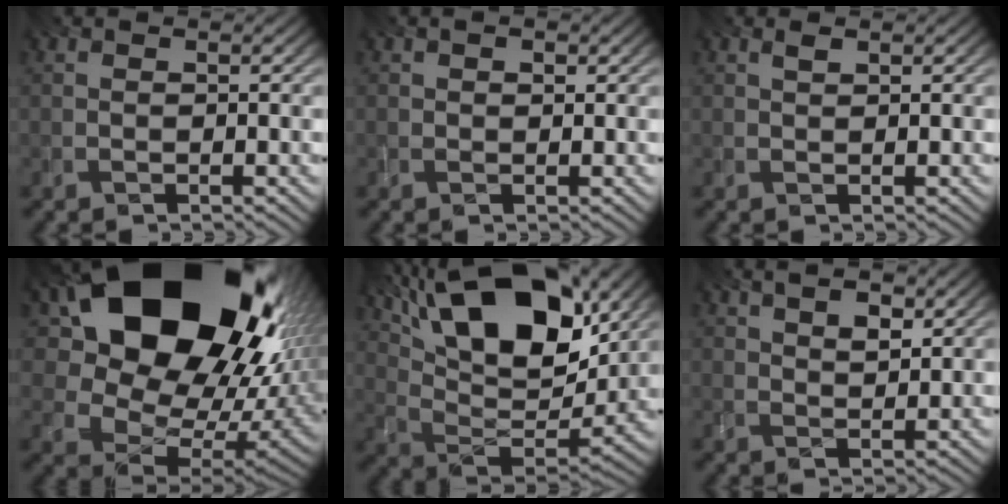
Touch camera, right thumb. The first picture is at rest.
{"total": 1.4, "force": [0.5, 0.9, 0.9], "torque": [-0.014, 0.001, 0.009]}
{"total": 0.8, "force": [0.6, 0.3, 0.5], "torque": [-0.014, 0.000, 0.012]}
{"total": 22.5, "force": [9.0, 15.9, 13.1], "torque": [-0.259, -0.016, 0.205]}
{"total": 19.1, "force": [9.9, 8.8, 13.8], "torque": [-0.248, 0.016, 0.153]}
{"total": 4.3, "force": [2.4, 2.0, 3.1], "torque": [-0.053, -0.003, 0.046]}